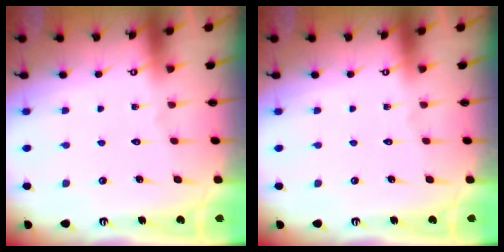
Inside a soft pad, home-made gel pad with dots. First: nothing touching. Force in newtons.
{"total": 0.0}